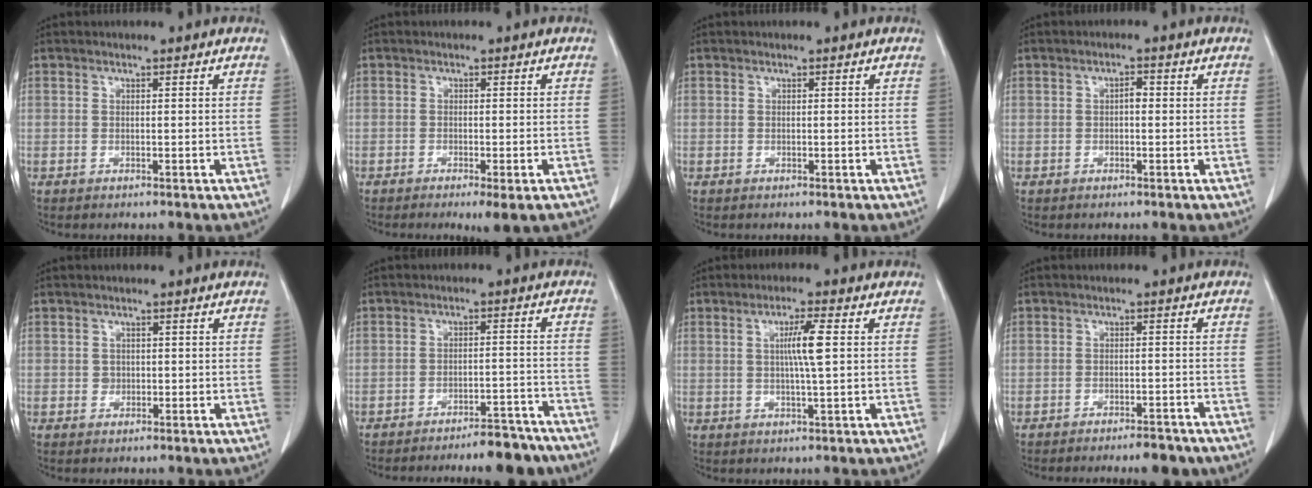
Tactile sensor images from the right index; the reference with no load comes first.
{"total": 4.0, "force": [-2.7, 0.8, 2.8], "torque": [-0.027, -0.007, -0.036]}
{"total": 0.0}
{"total": 1.3, "force": [-0.1, 0.6, 1.2], "torque": [-0.015, 0.005, -0.002]}
{"total": 1.2, "force": [-0.1, 1.1, 0.4], "torque": [-0.007, 0.003, 0.002]}
{"total": 11.1, "force": [-10.1, 1.9, 4.0], "torque": [-0.028, 0.017, -0.134]}
{"total": 5.0, "force": [0.7, -0.3, 4.9], "torque": [-0.089, -0.002, 0.014]}
{"total": 6.1, "force": [-5.2, 1.5, 2.7], "torque": [-0.021, 0.000, -0.071]}